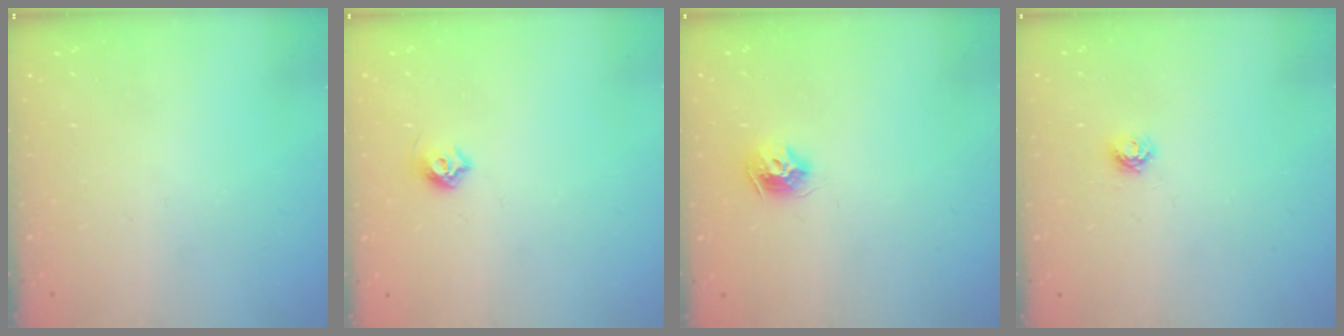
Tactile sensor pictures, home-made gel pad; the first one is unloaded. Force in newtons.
{"total": 5.5, "press": 5.3, "slide": 1.2}
{"total": 8.7, "press": 8.7, "slide": 0.4}
{"total": 4.0, "press": 4.0, "slide": 0.5}